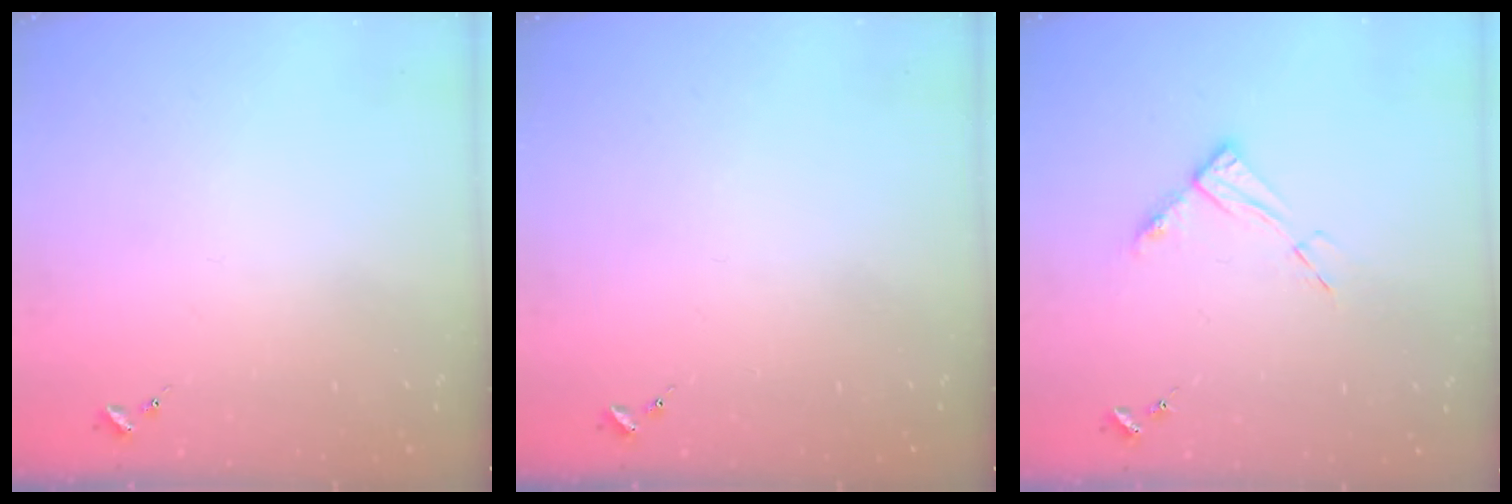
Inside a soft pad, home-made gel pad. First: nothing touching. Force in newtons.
{"total": 0.0}
{"total": 8.7, "press": 8.6, "slide": 0.9}